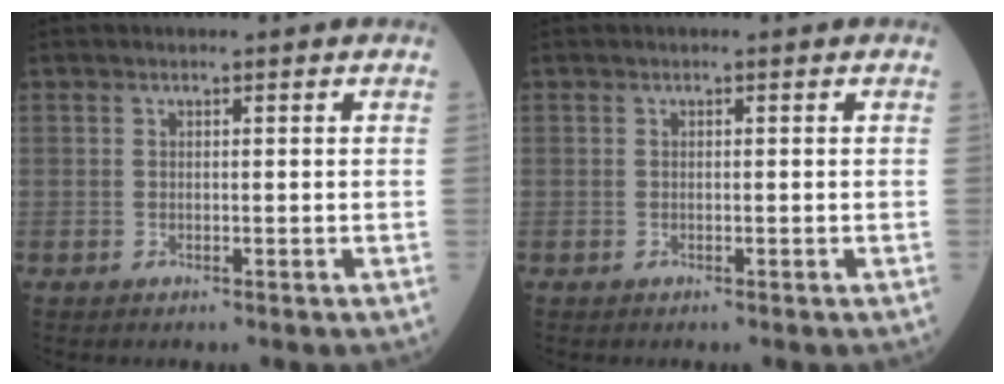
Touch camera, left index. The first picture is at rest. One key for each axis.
{"total": 0.0}